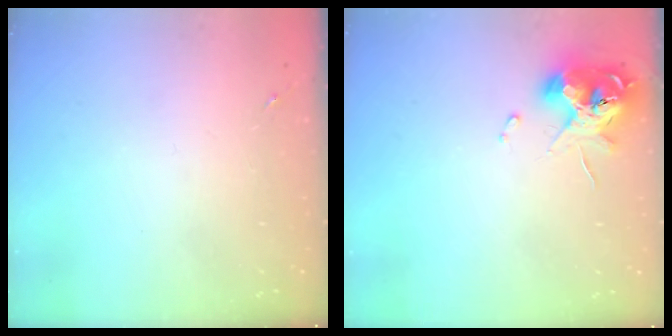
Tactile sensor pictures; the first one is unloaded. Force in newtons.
{"total": 11.4, "press": 11.3, "slide": 1.8}